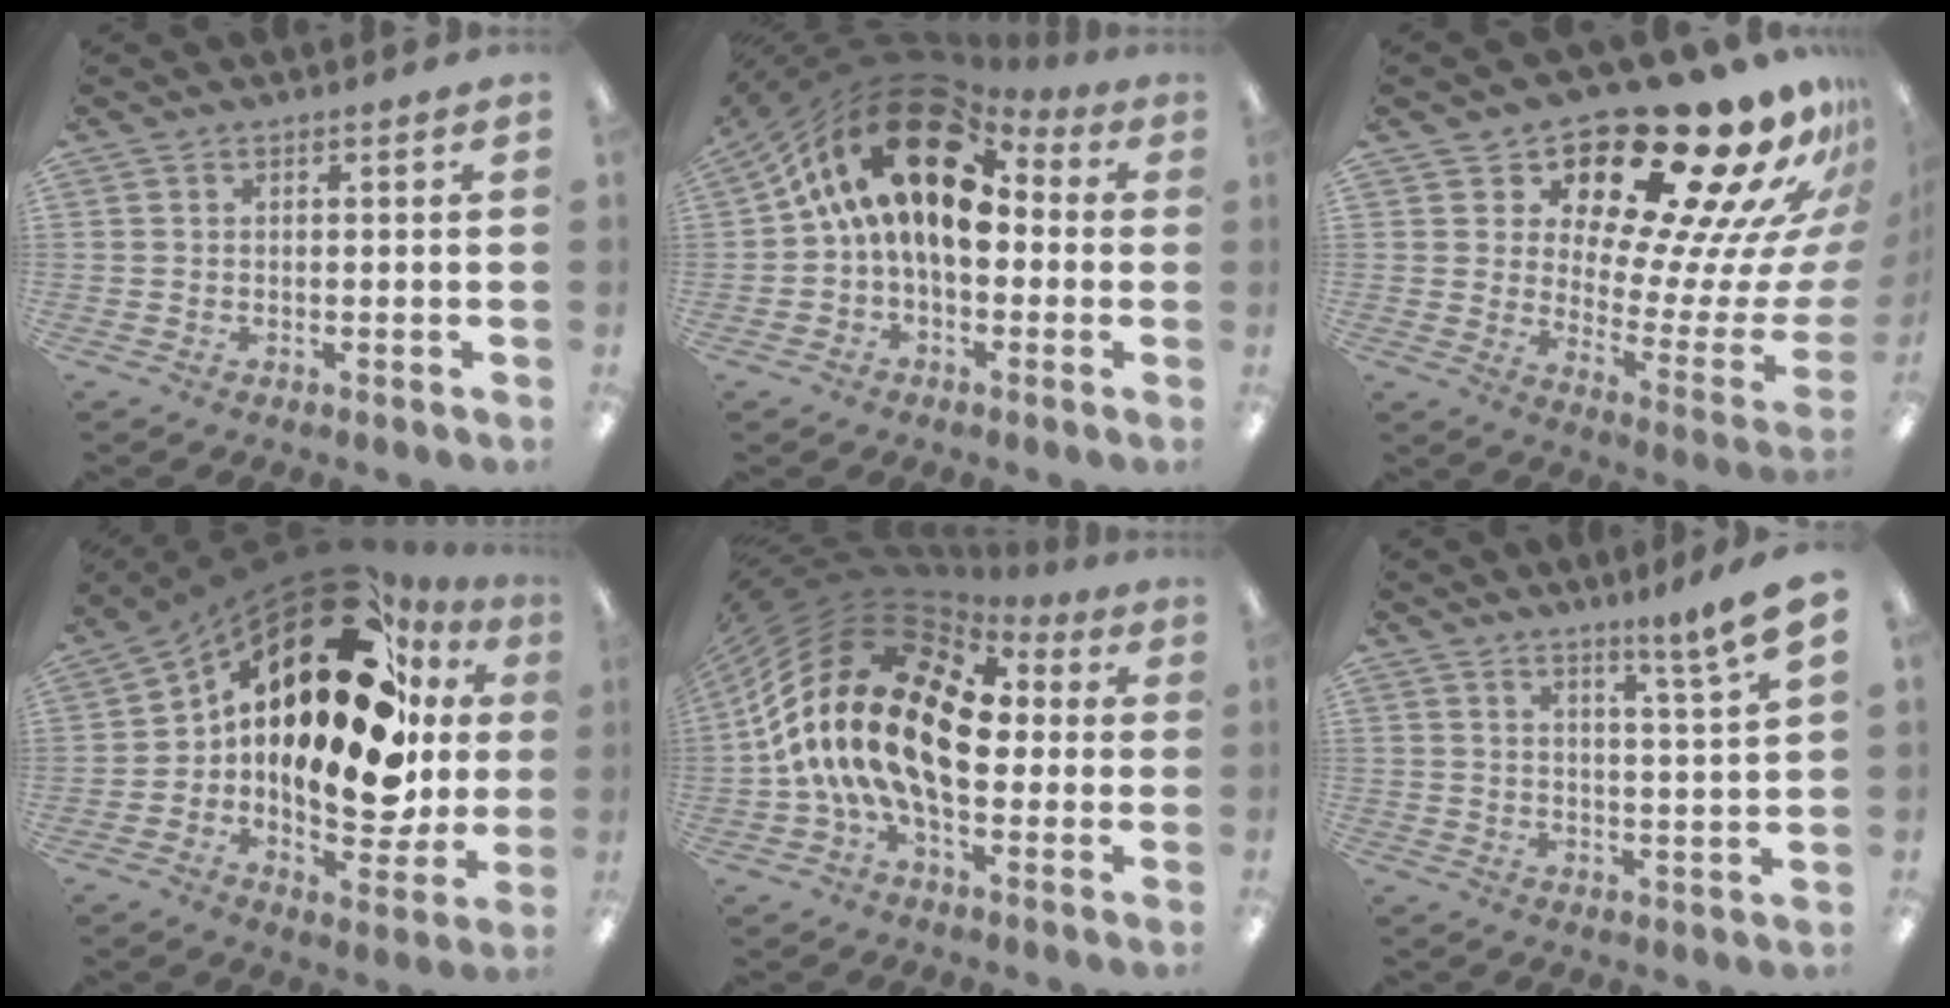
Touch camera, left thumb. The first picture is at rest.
{"total": 19.9, "force": [5.4, 11.2, 15.5], "torque": [-0.300, -0.010, 0.088]}
{"total": 25.8, "force": [19.4, 8.1, 14.9], "torque": [-0.195, -0.169, 0.329]}
{"total": 26.2, "force": [8.6, 13.3, 20.9], "torque": [-0.333, -0.065, 0.145]}
{"total": 23.9, "force": [-1.2, 14.3, 19.1], "torque": [-0.399, 0.011, -0.013]}
{"total": 9.0, "force": [6.9, -0.3, 5.9], "torque": [-0.082, -0.054, 0.105]}